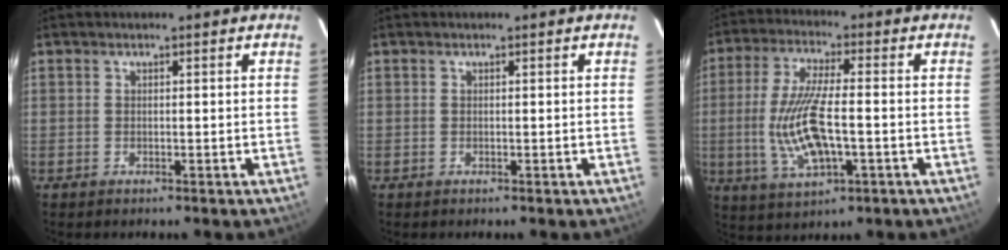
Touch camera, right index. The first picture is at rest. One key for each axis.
{"total": 0.0}
{"total": 13.1, "fx": -2.4, "fy": 4.1, "fz": 12.2, "tx": -0.249, "ty": -0.010, "tz": -0.040}